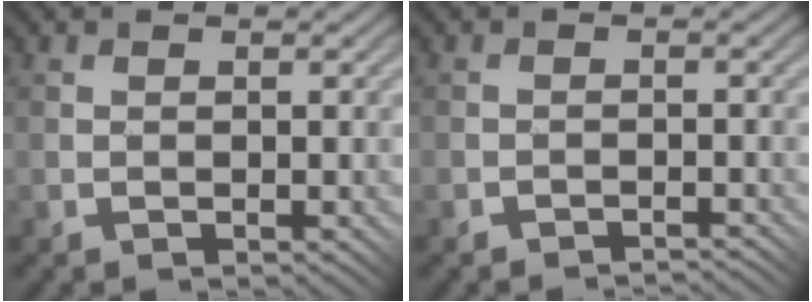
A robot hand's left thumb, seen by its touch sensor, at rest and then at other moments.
{"total": 1.4, "force": [-1.1, -0.6, -0.7], "torque": [0.015, 0.012, -0.027]}